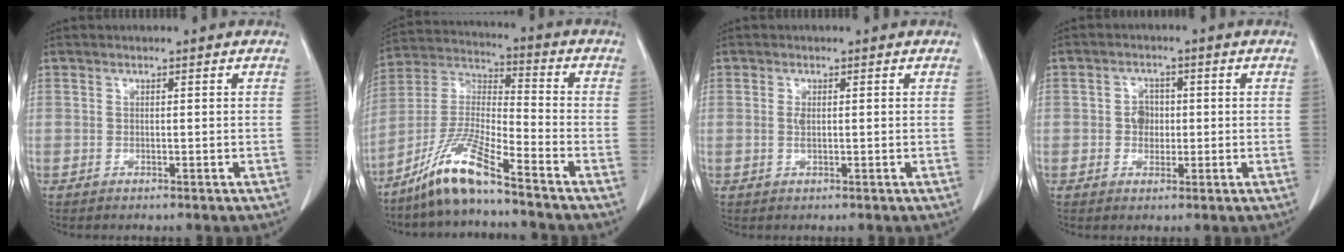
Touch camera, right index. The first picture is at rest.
{"total": 11.1, "force": [-8.3, 0.2, 7.3], "torque": [-0.161, -0.013, -0.164]}
{"total": 1.1, "force": [0.0, 0.3, 1.1], "torque": [-0.026, -0.001, 0.000]}
{"total": 3.0, "force": [-0.2, 2.4, 1.7], "torque": [-0.024, 0.007, -0.005]}